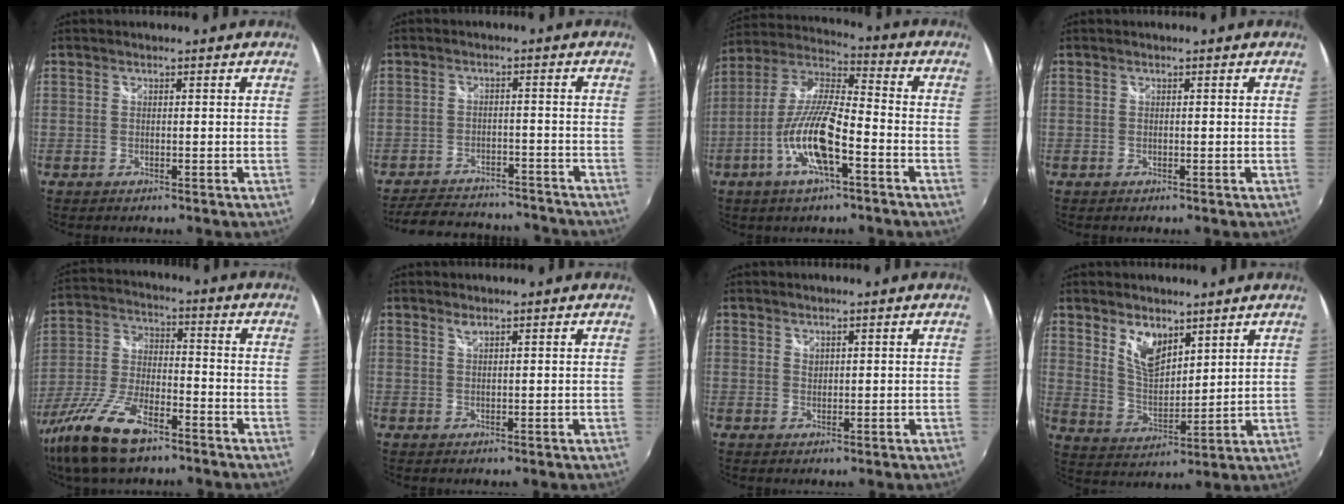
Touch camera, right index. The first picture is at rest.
{"total": 16.0, "force": [-13.9, 5.9, 5.1], "torque": [-0.122, 0.029, -0.180]}
{"total": 14.0, "force": [-5.8, 3.2, 12.3], "torque": [-0.252, -0.005, -0.114]}
{"total": 0.0}
{"total": 15.3, "force": [-10.1, 5.7, 10.0], "torque": [-0.222, -0.025, -0.196]}
{"total": 1.0, "force": [0.8, 0.2, 0.5], "torque": [-0.008, 0.001, 0.014]}
{"total": 1.0, "force": [0.7, 0.7, 0.3], "torque": [-0.002, 0.001, 0.011]}
{"total": 8.0, "force": [4.9, 4.0, 4.8], "torque": [-0.083, 0.000, 0.098]}